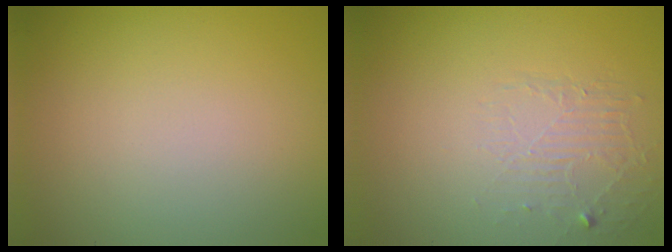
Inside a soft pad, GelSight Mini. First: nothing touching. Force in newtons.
{"total": 1.8, "press": 0.4, "slide": 1.8}